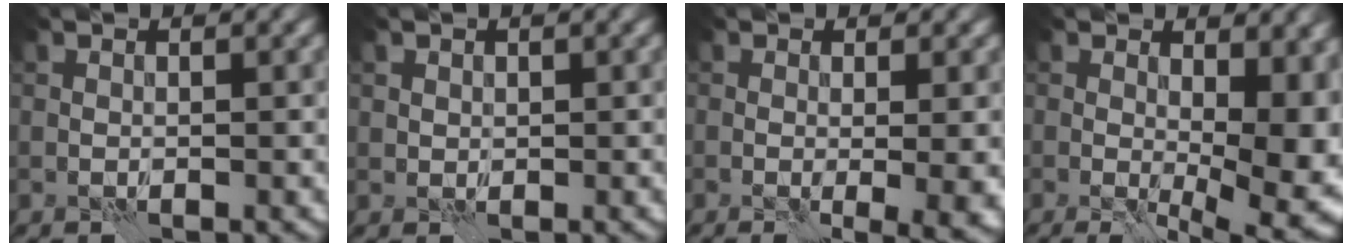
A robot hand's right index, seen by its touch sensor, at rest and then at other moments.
{"total": 0.8, "force": [0.4, 0.7, 0.2], "torque": [-0.002, -0.002, 0.010]}
{"total": 5.1, "force": [-0.4, 1.5, 4.9], "torque": [-0.045, -0.013, 0.002]}
{"total": 11.4, "force": [0.7, 5.2, 10.1], "torque": [-0.085, 0.001, 0.024]}